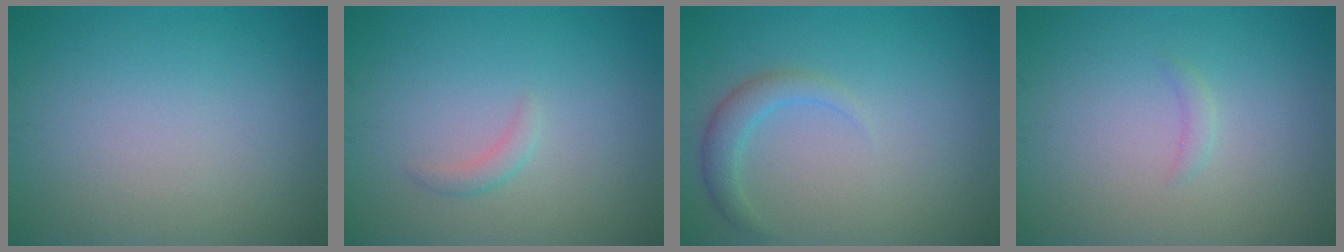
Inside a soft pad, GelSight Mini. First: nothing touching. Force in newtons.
{"total": 1.0, "press": 1.0, "slide": 0.0}
{"total": 2.1, "press": 2.1, "slide": 0.1}
{"total": 0.7, "press": 0.7, "slide": 0.1}